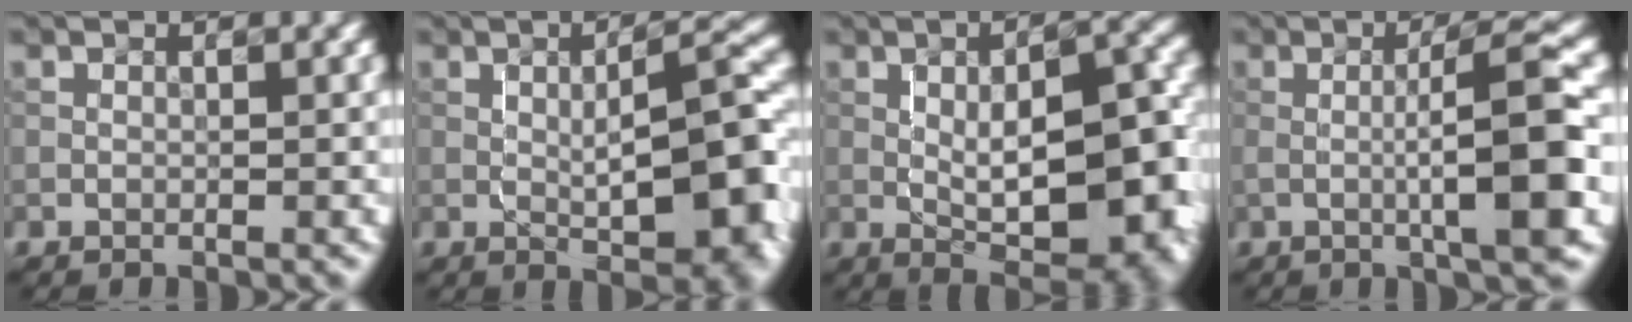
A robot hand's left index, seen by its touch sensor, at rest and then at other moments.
{"total": 8.5, "force": [-0.7, 2.3, 8.1], "torque": [-0.111, 0.005, -0.010]}
{"total": 11.2, "force": [-1.1, 4.4, 10.2], "torque": [-0.140, 0.001, -0.014]}
{"total": 7.6, "force": [-0.4, 1.2, 7.5], "torque": [-0.111, 0.008, -0.007]}